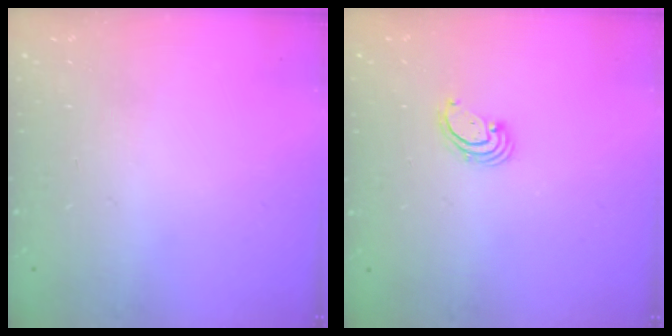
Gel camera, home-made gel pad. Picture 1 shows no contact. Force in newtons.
{"total": 2.8, "press": 2.8, "slide": 0.3}